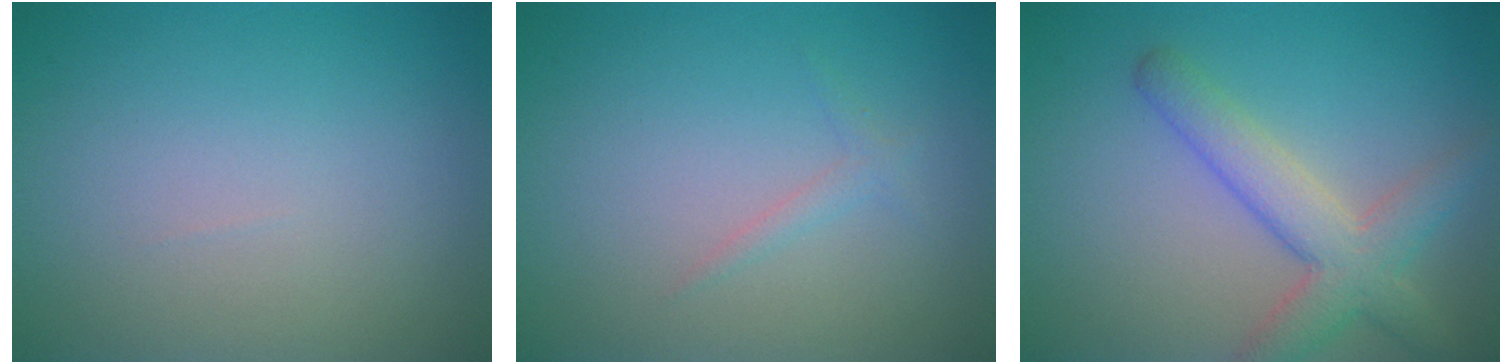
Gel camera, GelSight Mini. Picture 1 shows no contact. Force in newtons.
{"total": 0.9, "press": 0.9, "slide": 0.0}
{"total": 4.6, "press": 4.6, "slide": 0.3}